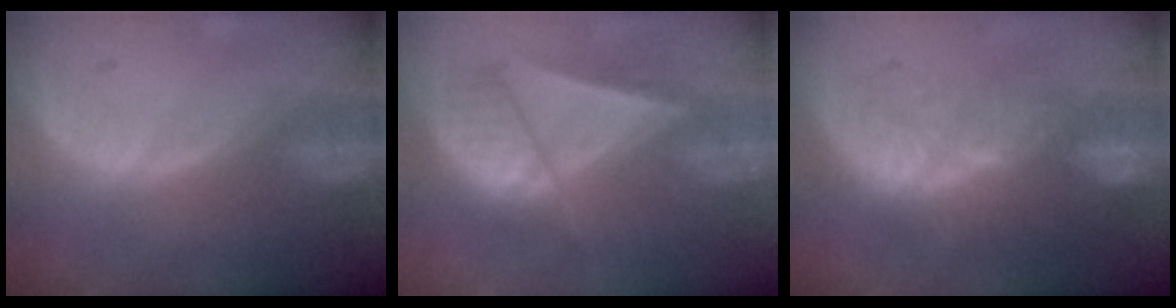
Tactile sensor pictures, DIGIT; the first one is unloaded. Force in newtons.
{"total": 7.1, "press": 7.0, "slide": 0.9}
{"total": 9.6, "press": 9.0, "slide": 3.5}